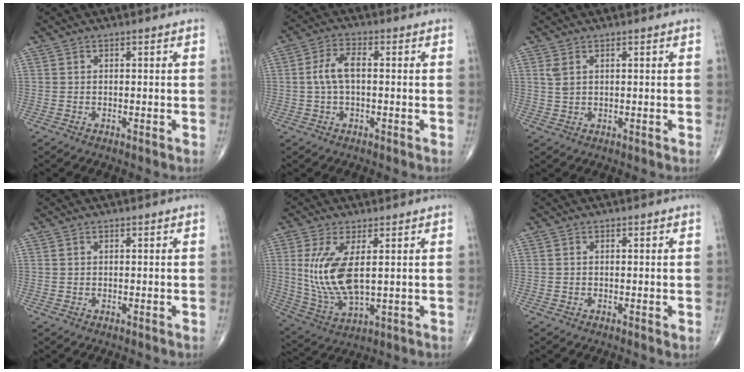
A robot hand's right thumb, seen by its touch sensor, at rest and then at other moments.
{"total": 5.4, "force": [0.1, 2.6, 4.8], "torque": [-0.102, 0.017, -0.001]}
{"total": 1.9, "force": [0.9, 0.9, 1.4], "torque": [-0.031, 0.004, 0.026]}
{"total": 0.0}
{"total": 12.2, "force": [2.0, 5.0, 11.0], "torque": [-0.236, -0.018, 0.054]}
{"total": 0.5, "force": [0.0, 0.1, 0.5], "torque": [-0.009, -0.002, 0.000]}